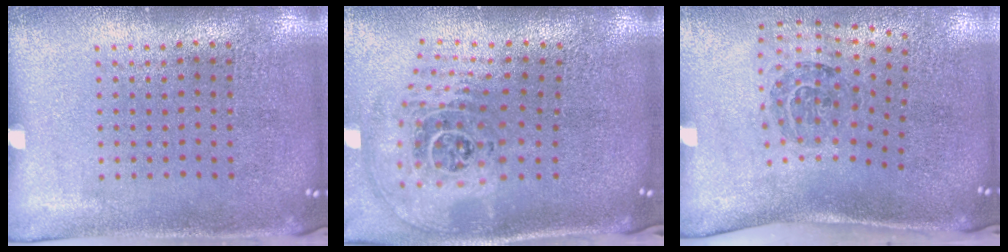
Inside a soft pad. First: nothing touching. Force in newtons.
{"total": 2.9, "press": 2.0, "slide": 2.1}
{"total": 1.7, "press": 1.1, "slide": 1.2}